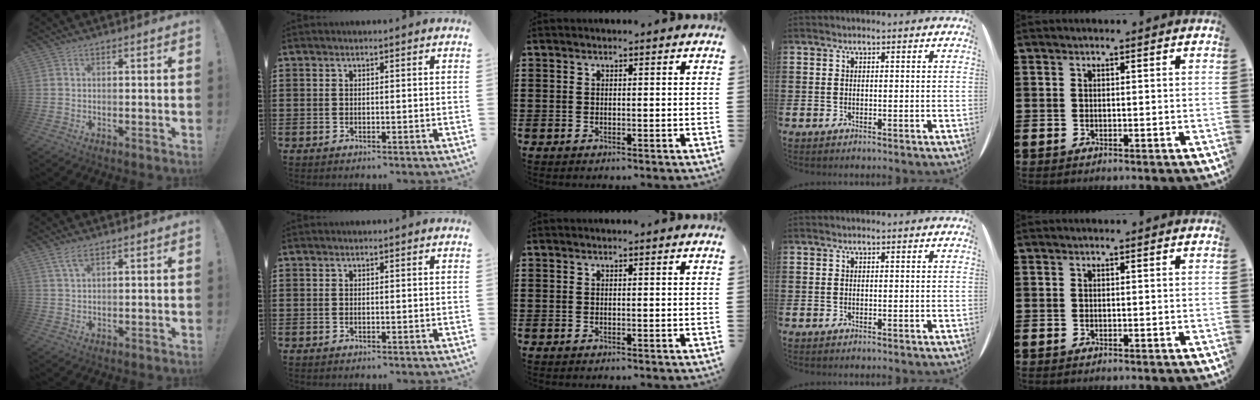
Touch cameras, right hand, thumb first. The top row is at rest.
{"thumb": {"total": 3.9, "force": [2.3, 1.3, 2.9], "torque": [-0.060, -0.002, 0.043]}}